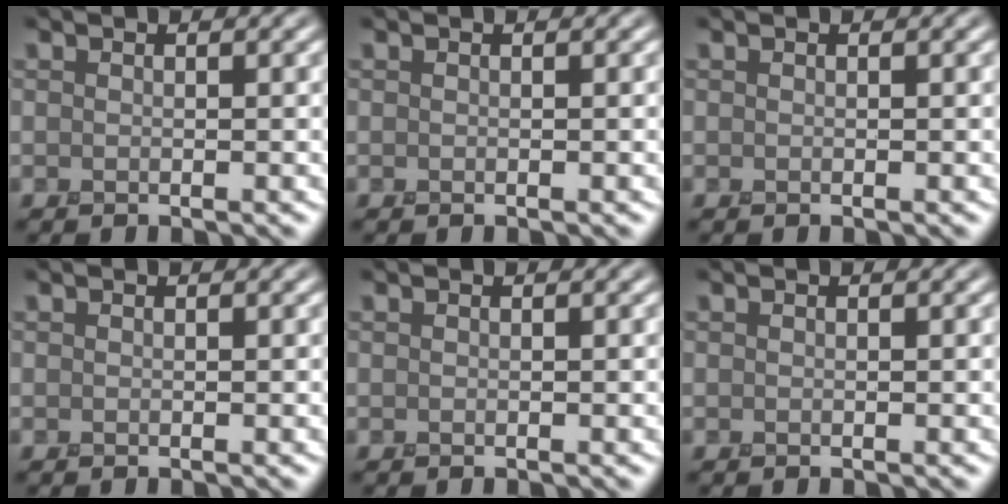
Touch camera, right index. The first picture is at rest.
{"total": 0.0}
{"total": 0.0}
{"total": 0.0}
{"total": 0.0}
{"total": 0.0}